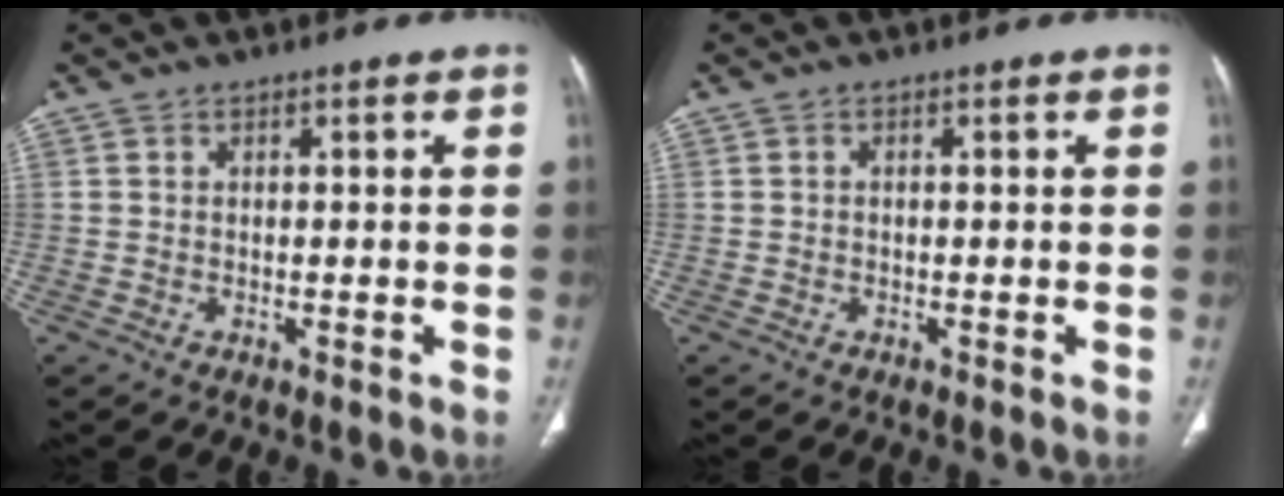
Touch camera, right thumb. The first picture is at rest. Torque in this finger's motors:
{"motor_torque": [-0.29, 0.22, -0.14, 0.15, 0.03]}